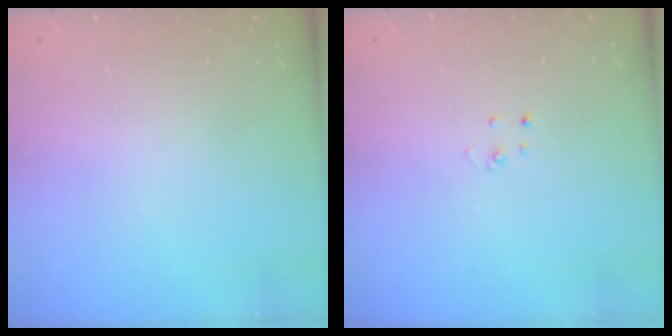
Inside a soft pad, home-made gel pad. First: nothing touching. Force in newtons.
{"total": 2.7, "press": 2.7, "slide": 0.3}